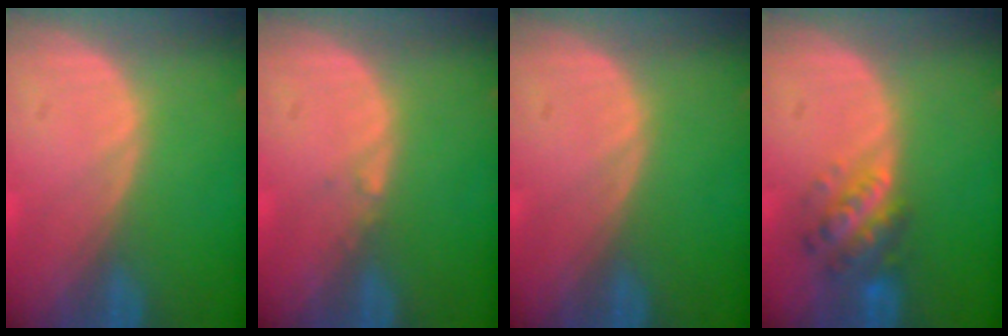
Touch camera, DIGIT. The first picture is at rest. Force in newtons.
{"total": 0.6, "press": 0.5, "slide": 0.4}
{"total": 0.0}
{"total": 5.7, "press": 5.4, "slide": 1.7}